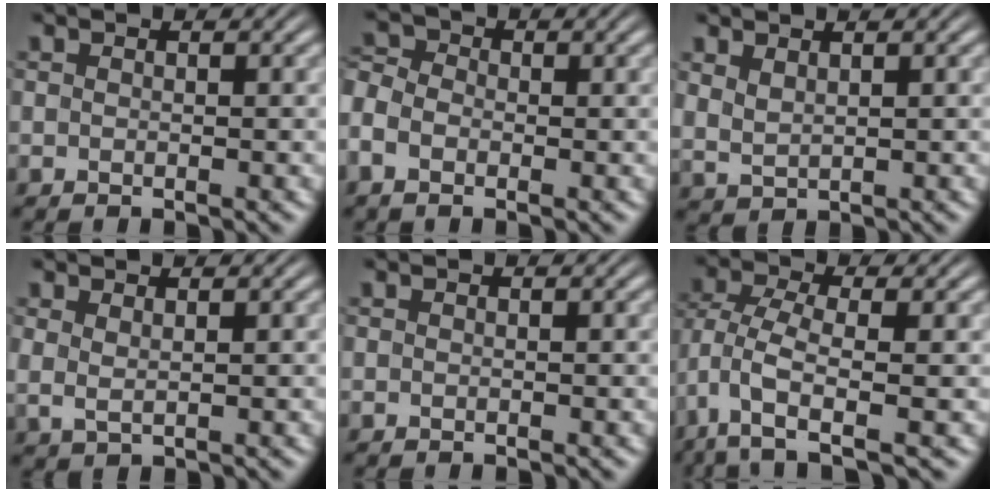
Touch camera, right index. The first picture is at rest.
{"total": 4.0, "force": [-0.6, 3.4, 2.0], "torque": [-0.050, -0.008, -0.017]}
{"total": 2.0, "force": [1.3, 1.3, 0.9], "torque": [-0.030, -0.010, 0.038]}
{"total": 1.5, "force": [1.0, 0.5, 0.9], "torque": [-0.023, -0.006, 0.030]}
{"total": 0.0}
{"total": 6.0, "force": [-2.6, 3.0, 4.5], "torque": [-0.125, -0.050, -0.017]}